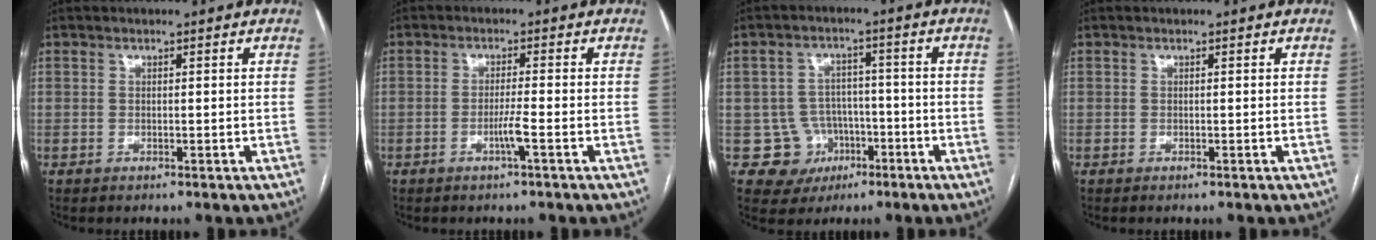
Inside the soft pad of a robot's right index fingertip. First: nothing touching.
{"total": 2.7, "force": [-1.2, -0.5, 2.3], "torque": [-0.045, -0.003, -0.023]}
{"total": 7.1, "force": [-2.4, 6.7, 0.4], "torque": [0.002, 0.015, -0.030]}
{"total": 0.0}